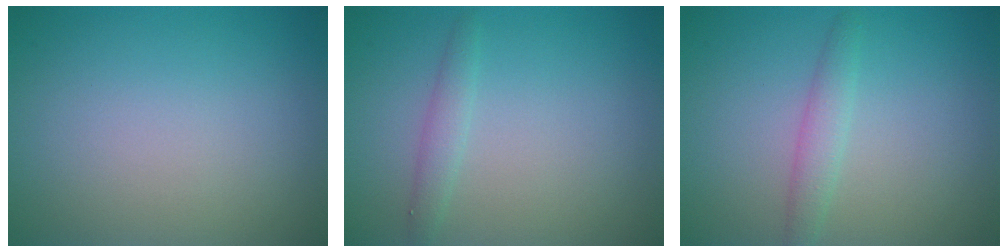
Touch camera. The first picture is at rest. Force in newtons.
{"total": 1.4, "press": 1.4, "slide": 0.1}
{"total": 1.8, "press": 1.8, "slide": 0.1}